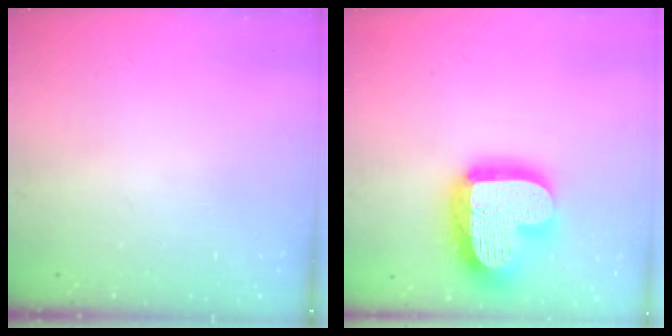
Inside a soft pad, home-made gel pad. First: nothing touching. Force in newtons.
{"total": 22.4, "press": 22.4, "slide": 1.9}